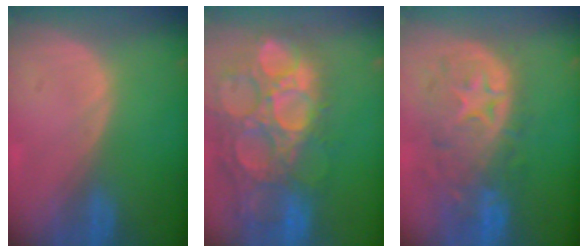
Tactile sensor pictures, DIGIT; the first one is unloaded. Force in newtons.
{"total": 15.7, "press": 12.9, "slide": 8.9}
{"total": 11.4, "press": 9.8, "slide": 5.7}